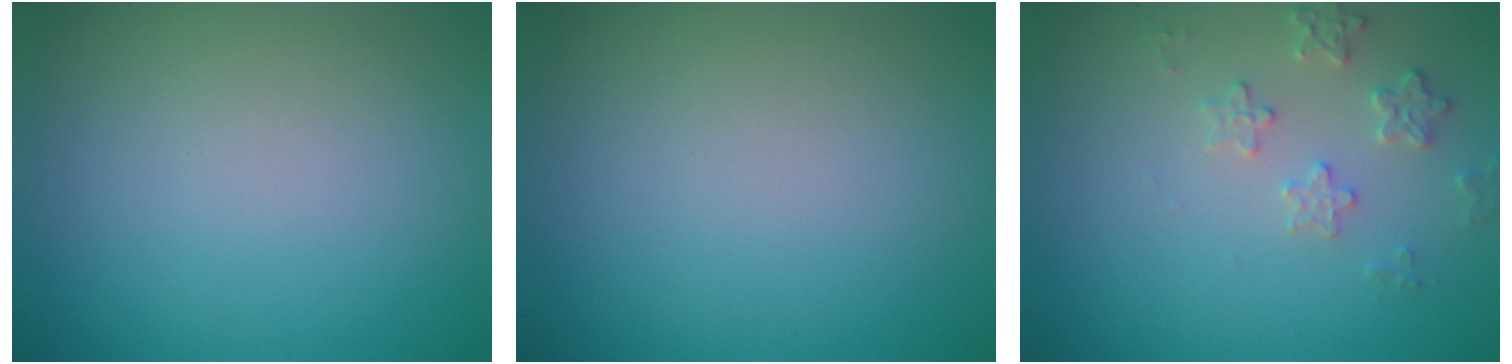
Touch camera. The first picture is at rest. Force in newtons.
{"total": 0.0}
{"total": 2.2, "press": 2.1, "slide": 0.4}